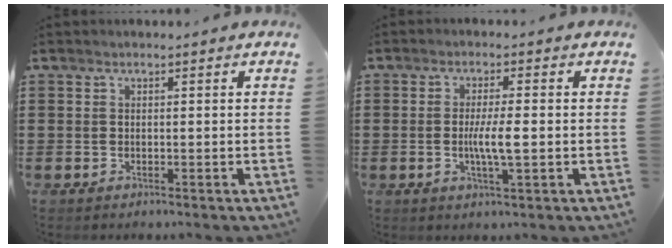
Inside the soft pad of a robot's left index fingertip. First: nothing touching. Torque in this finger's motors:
{"motor_torque": [0.33, 0.03, 0.17, 0.07]}